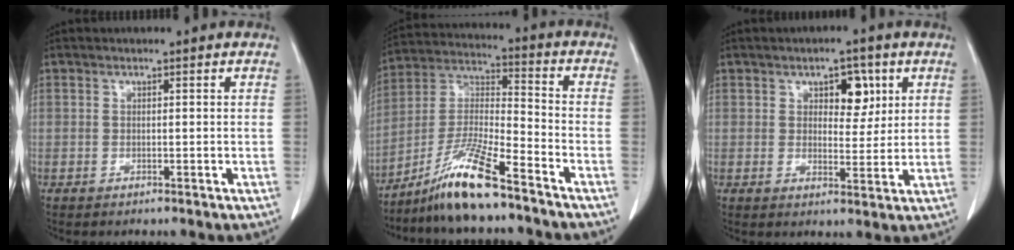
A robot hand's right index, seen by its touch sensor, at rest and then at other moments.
{"total": 11.6, "force": [-8.7, 0.2, 7.7], "torque": [-0.160, -0.011, -0.166]}
{"total": 5.2, "force": [2.3, 2.7, 3.7], "torque": [-0.047, 0.005, 0.034]}